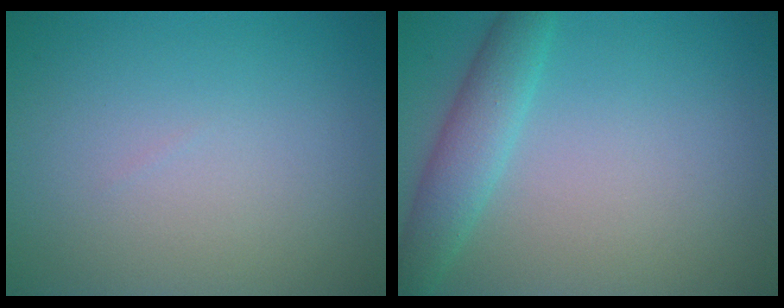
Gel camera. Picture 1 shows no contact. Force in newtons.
{"total": 3.4, "press": 3.4, "slide": 0.1}